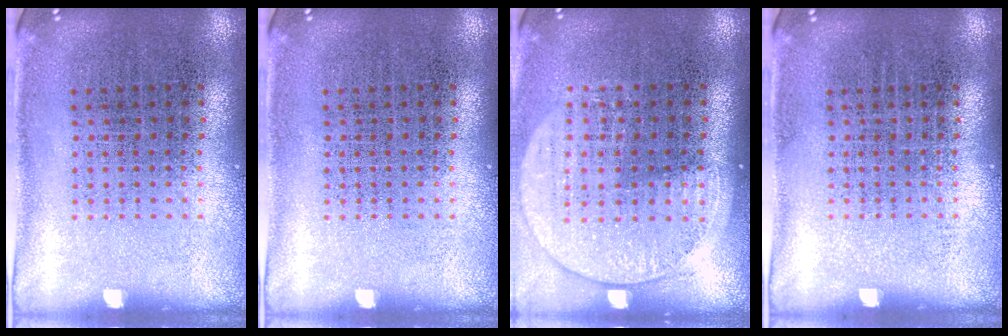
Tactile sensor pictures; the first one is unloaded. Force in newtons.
{"total": 0.0}
{"total": 1.5, "press": 1.4, "slide": 0.5}
{"total": 0.0}